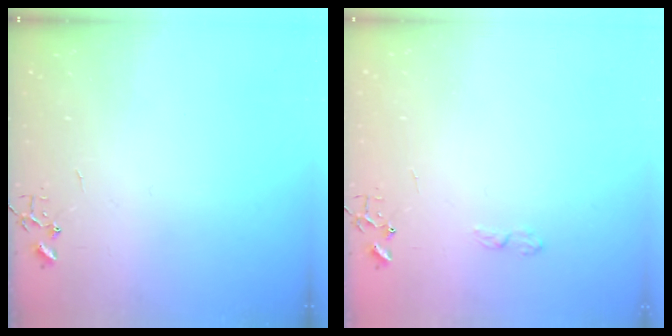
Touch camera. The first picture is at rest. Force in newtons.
{"total": 4.4, "press": 4.3, "slide": 0.7}